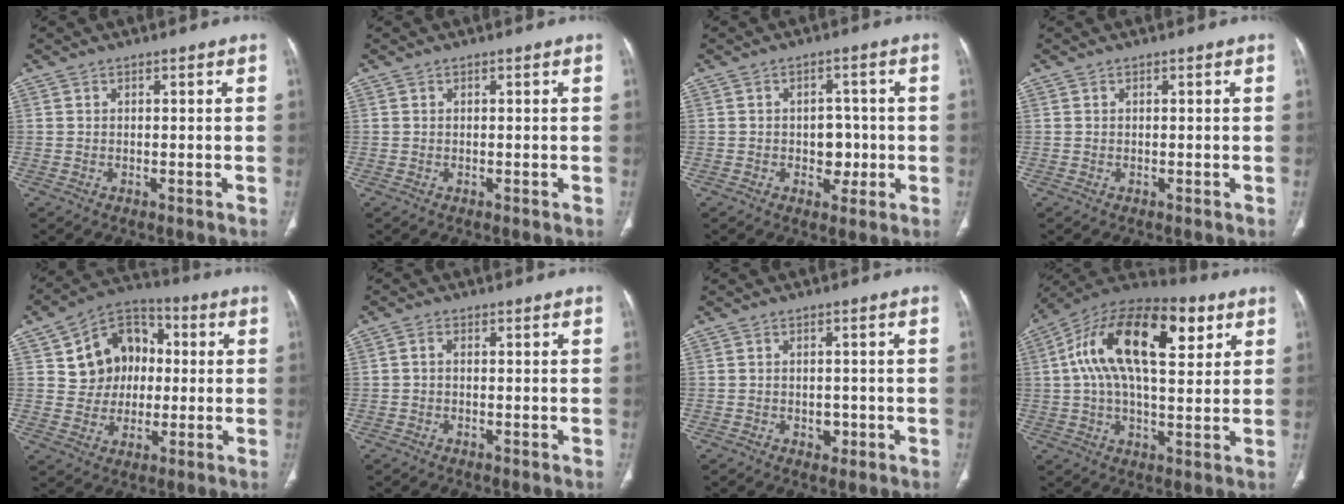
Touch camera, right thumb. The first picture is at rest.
{"total": 0.0}
{"total": 5.0, "force": [-0.8, 3.8, 3.2], "torque": [-0.009, 0.008, -0.009]}
{"total": 0.0}
{"total": 13.4, "force": [2.2, 11.3, 7.0], "torque": [-0.061, 0.017, 0.034]}
{"total": 1.1, "force": [-0.1, 0.7, 0.8], "torque": [-0.012, 0.002, -0.005]}
{"total": 2.2, "force": [-0.6, 1.7, 1.2], "torque": [-0.007, 0.003, -0.004]}
{"total": 23.2, "force": [7.1, 11.1, 19.1], "torque": [-0.322, 0.020, 0.109]}